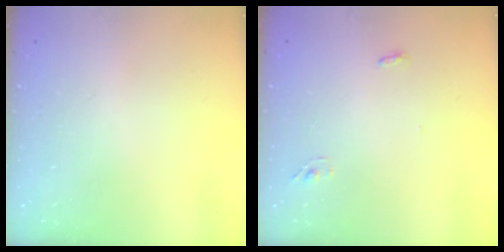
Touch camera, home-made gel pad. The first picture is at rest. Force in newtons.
{"total": 3.2, "press": 2.9, "slide": 1.5}